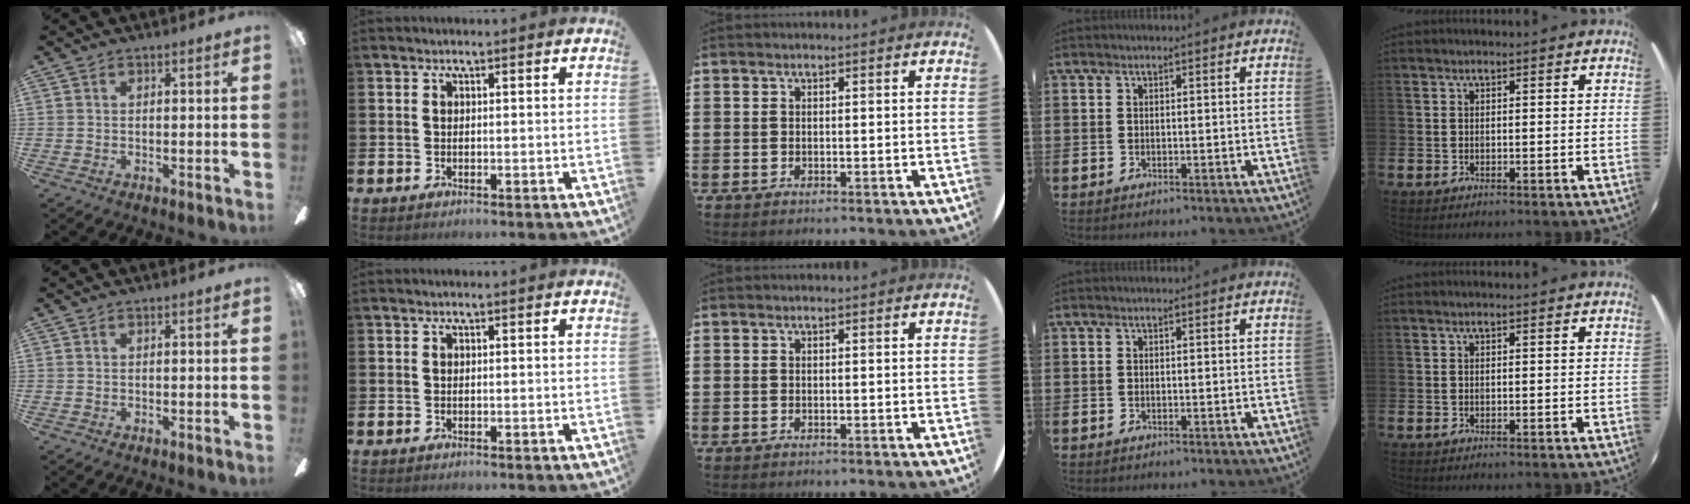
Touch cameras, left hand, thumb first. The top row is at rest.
{}